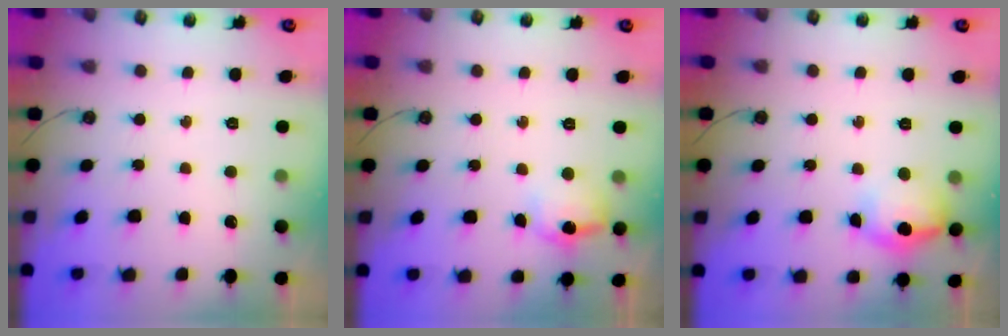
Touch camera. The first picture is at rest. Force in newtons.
{"total": 10.1, "press": 10.0, "slide": 0.8}
{"total": 18.4, "press": 13.5, "slide": 12.5}